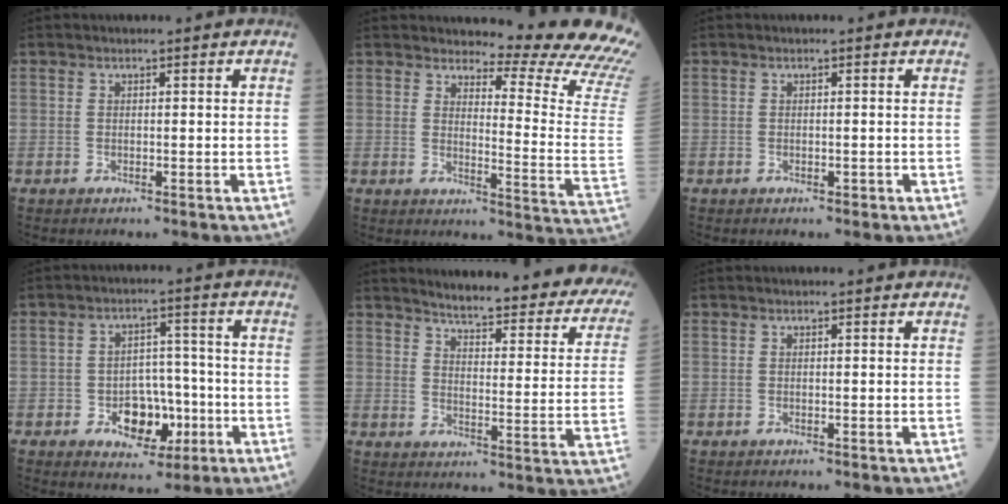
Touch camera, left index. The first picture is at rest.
{"total": 16.4, "force": [15.7, -0.3, 4.8], "torque": [-0.061, -0.142, 0.161]}
{"total": 0.6, "force": [-0.4, 0.3, 0.4], "torque": [-0.005, 0.002, -0.004]}
{"total": 7.7, "force": [-2.8, 5.0, 5.2], "torque": [-0.080, 0.017, -0.038]}
{"total": 24.6, "force": [21.8, 3.7, 10.8], "torque": [-0.123, -0.078, 0.241]}
{"total": 0.0}